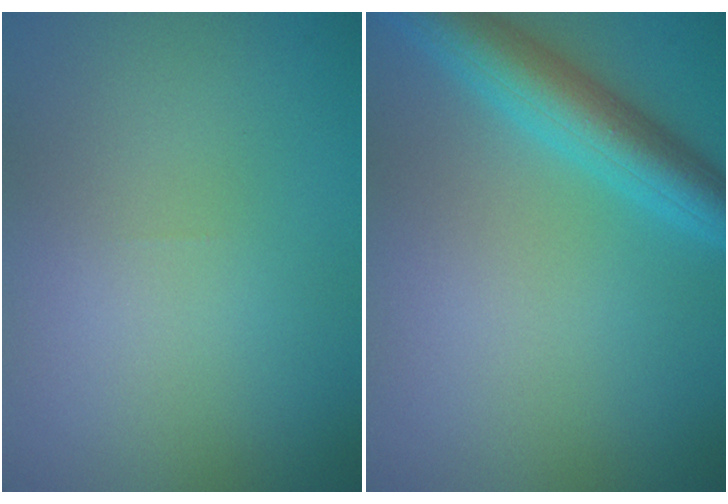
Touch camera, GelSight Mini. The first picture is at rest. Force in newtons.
{"total": 5.3, "press": 5.3, "slide": 0.2}